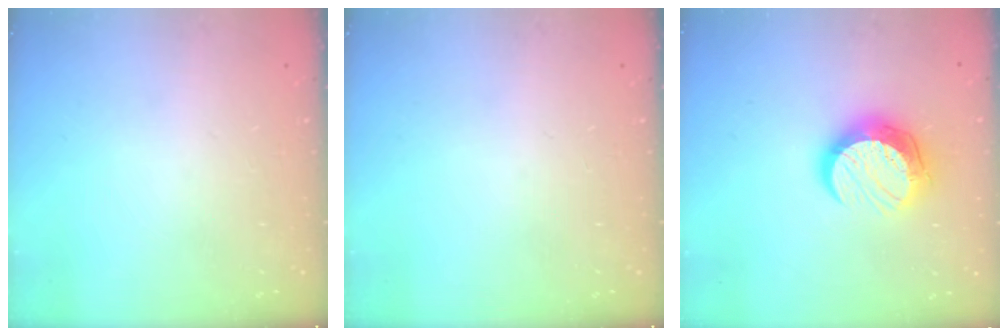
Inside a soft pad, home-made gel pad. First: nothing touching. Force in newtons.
{"total": 0.0}
{"total": 12.3, "press": 12.2, "slide": 1.0}